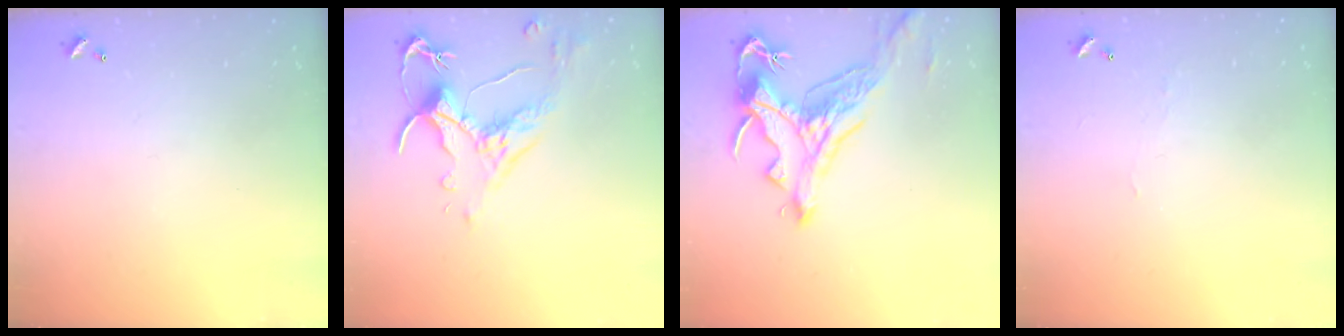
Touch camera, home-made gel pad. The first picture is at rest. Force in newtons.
{"total": 2.5, "press": 2.1, "slide": 1.3}
{"total": 2.2, "press": 1.7, "slide": 1.3}
{"total": 1.2, "press": 1.1, "slide": 0.3}